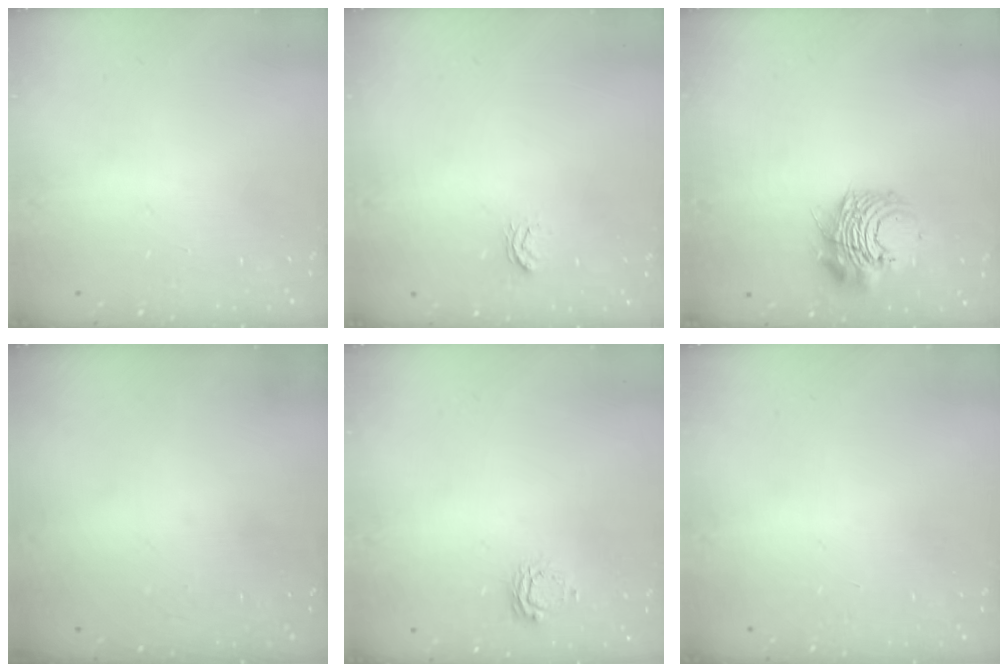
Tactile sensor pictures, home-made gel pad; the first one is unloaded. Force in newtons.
{"total": 2.6, "press": 2.6, "slide": 0.3}
{"total": 9.9, "press": 9.9, "slide": 1.0}
{"total": 0.0}
{"total": 6.0, "press": 6.0, "slide": 0.4}
{"total": 0.0}